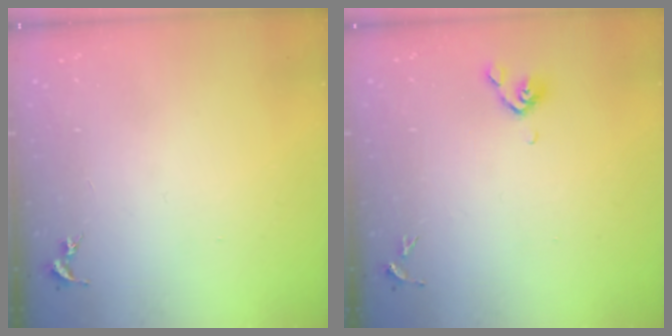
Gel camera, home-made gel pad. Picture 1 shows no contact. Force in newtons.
{"total": 5.5, "press": 5.3, "slide": 1.5}